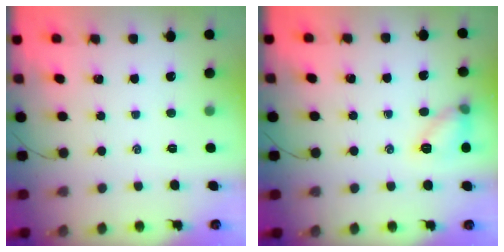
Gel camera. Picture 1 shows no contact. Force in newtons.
{"total": 8.9, "press": 8.9, "slide": 0.6}